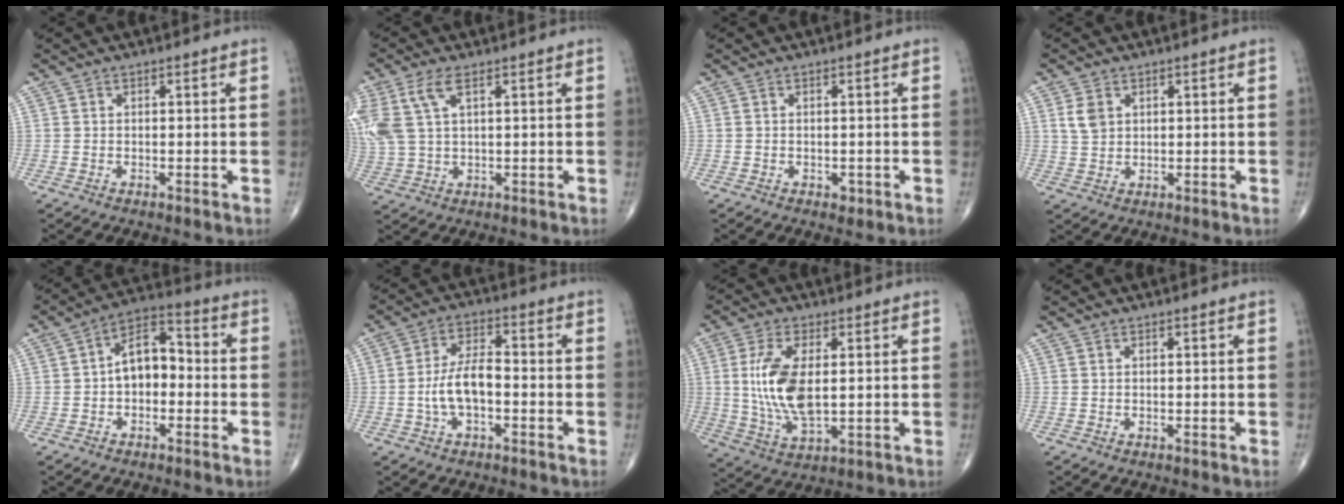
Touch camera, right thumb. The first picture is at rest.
{"total": 9.7, "force": [3.7, 4.5, 7.8], "torque": [-0.205, 0.007, 0.082]}
{"total": 0.9, "force": [-0.3, 0.6, 0.5], "torque": [-0.003, -0.001, -0.002]}
{"total": 3.6, "force": [1.4, 2.7, 2.1], "torque": [-0.033, -0.004, 0.032]}
{"total": 8.9, "force": [-0.8, 5.7, 6.8], "torque": [-0.087, 0.036, -0.029]}
{"total": 7.5, "force": [-1.7, 3.5, 6.4], "torque": [-0.125, 0.025, -0.036]}
{"total": 12.1, "force": [1.2, 5.6, 10.7], "torque": [-0.218, -0.013, 0.030]}
{"total": 0.0}